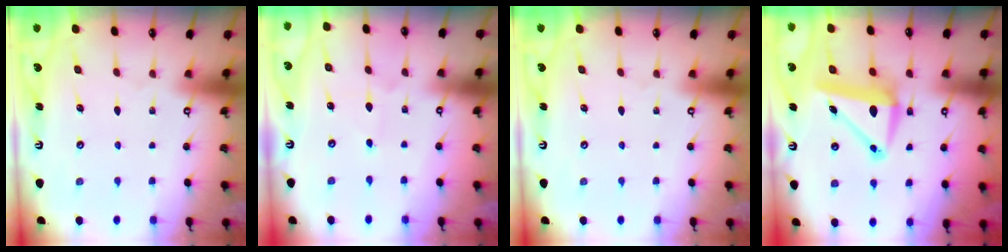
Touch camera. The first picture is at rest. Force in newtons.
{"total": 2.6, "press": 2.6, "slide": 0.2}
{"total": 0.0}
{"total": 9.4, "press": 8.7, "slide": 3.4}